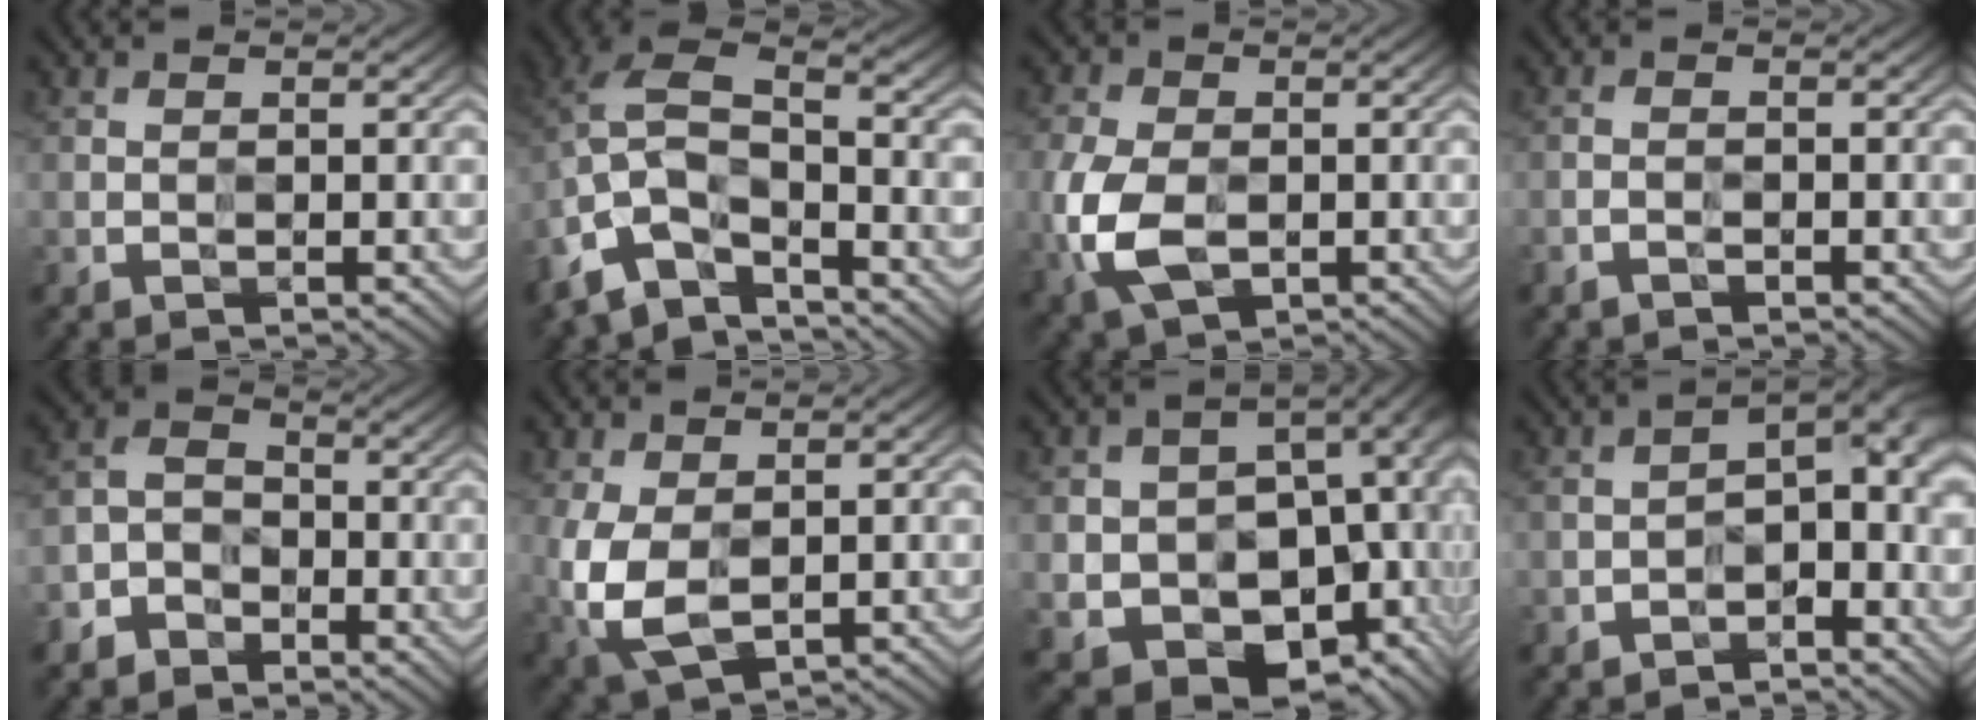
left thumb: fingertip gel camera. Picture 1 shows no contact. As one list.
[{"total": 11.2, "force": [-6.0, 4.8, 8.1], "torque": [-0.173, -0.003, -0.124]}, {"total": 8.6, "force": [-2.1, 5.6, 6.2], "torque": [-0.168, -0.017, -0.043]}, {"total": 1.1, "force": [-1.0, 0.2, 0.5], "torque": [-0.010, 0.000, -0.021]}, {"total": 4.9, "force": [-3.4, 3.3, 1.3], "torque": [-0.022, 0.003, -0.076]}, {"total": 7.3, "force": [-0.6, 4.6, 5.7], "torque": [-0.154, -0.016, -0.007]}, {"total": 16.2, "force": [-2.2, 11.8, 10.9], "torque": [-0.186, -0.061, 0.013]}, {"total": 6.9, "force": [-3.4, 3.5, 4.9], "torque": [-0.063, -0.004, -0.063]}]